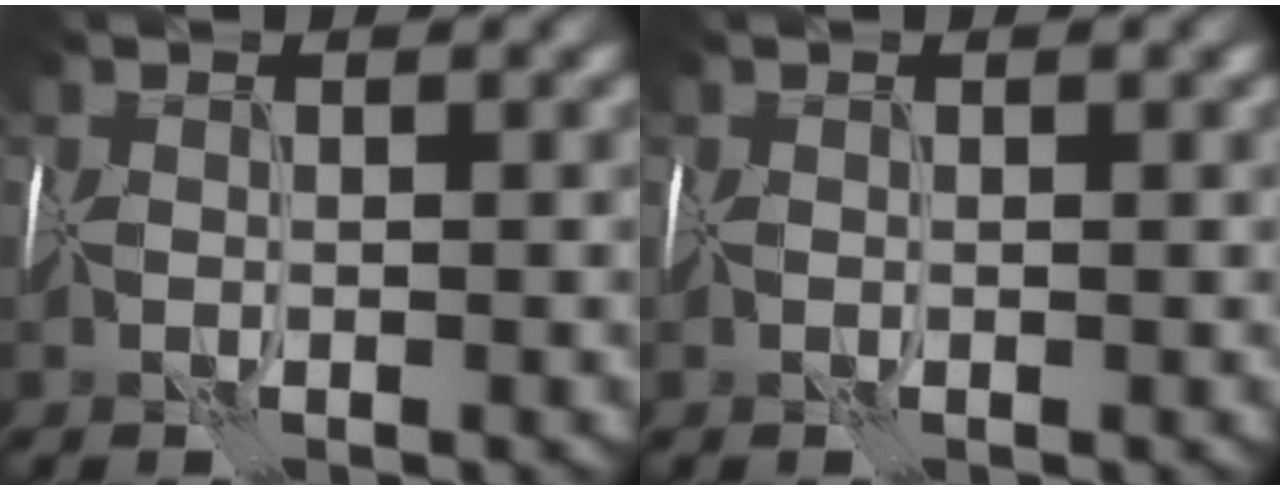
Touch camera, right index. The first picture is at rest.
{"total": 0.0}